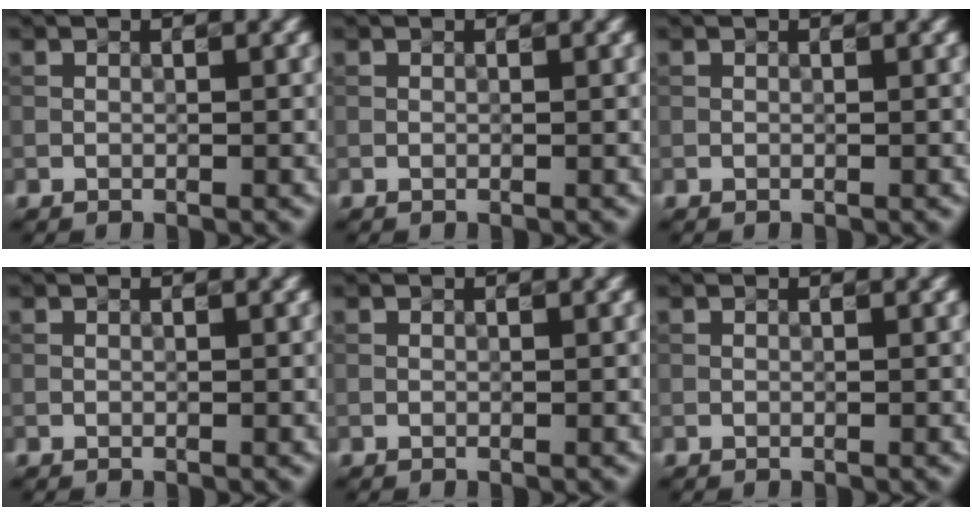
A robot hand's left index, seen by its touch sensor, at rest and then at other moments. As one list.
[{"total": 0.0}, {"total": 0.0}, {"total": 0.0}, {"total": 0.0}, {"total": 0.0}]